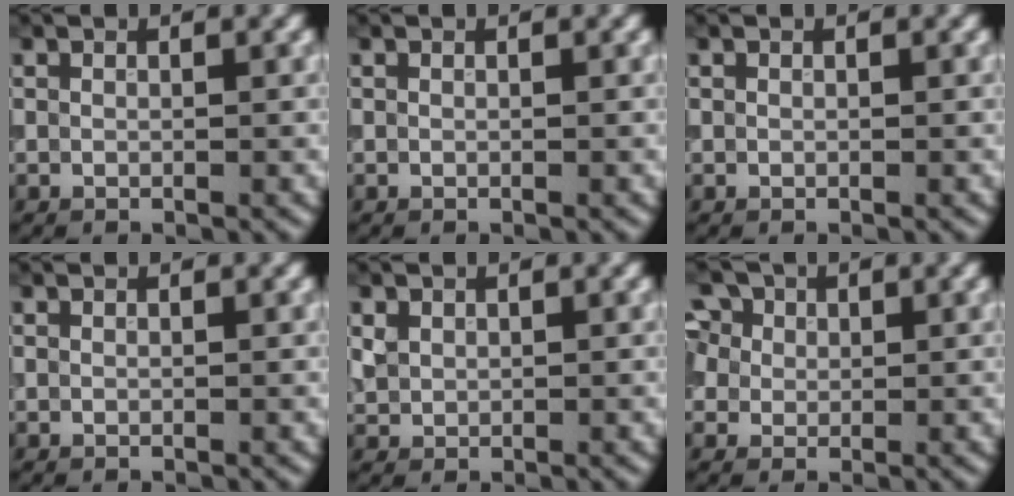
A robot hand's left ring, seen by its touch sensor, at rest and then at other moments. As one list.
[{"total": 0.0}, {"total": 0.0}, {"total": 0.0}, {"total": 1.3, "force": [0.5, 1.1, 0.4], "torque": [-0.007, -0.001, 0.012]}, {"total": 7.5, "force": [3.5, 5.6, 3.6], "torque": [-0.072, 0.028, 0.027]}]